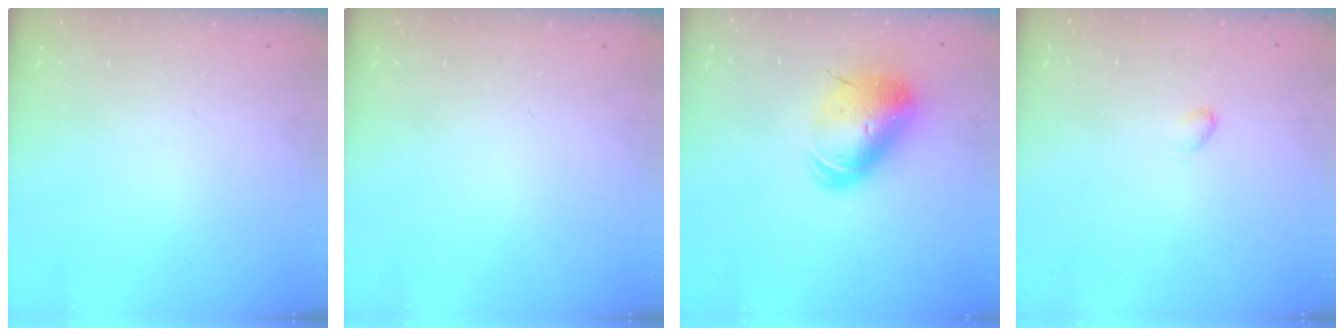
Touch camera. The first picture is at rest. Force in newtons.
{"total": 0.0}
{"total": 14.6, "press": 14.4, "slide": 2.5}
{"total": 2.2, "press": 2.2, "slide": 0.4}